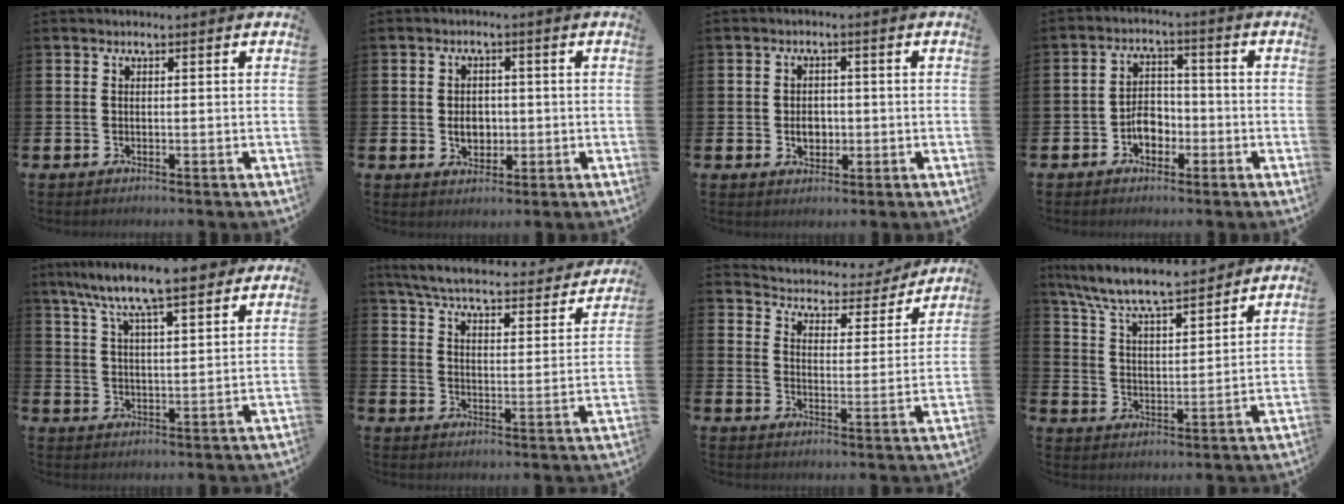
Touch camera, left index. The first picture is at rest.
{"total": 3.4, "force": [-0.3, 2.7, 2.1], "torque": [-0.020, -0.002, -0.015]}
{"total": 2.9, "force": [-0.4, 2.3, 1.8], "torque": [-0.019, -0.001, -0.015]}
{"total": 4.1, "force": [-1.8, 2.9, 2.2], "torque": [-0.035, 0.004, -0.040]}
{"total": 9.1, "force": [8.2, 1.2, 3.9], "torque": [-0.098, -0.037, 0.145]}
{"total": 6.0, "force": [5.6, 0.8, 2.0], "torque": [-0.066, -0.040, 0.091]}
{"total": 4.0, "force": [3.8, 1.4, 0.1], "torque": [-0.021, -0.040, 0.056]}
{"total": 8.1, "force": [7.7, 0.8, 2.5], "torque": [-0.084, -0.051, 0.135]}